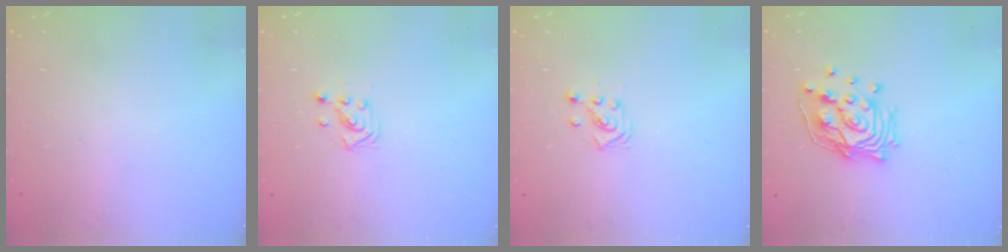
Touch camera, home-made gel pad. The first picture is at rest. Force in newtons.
{"total": 2.6, "press": 2.5, "slide": 0.7}
{"total": 2.6, "press": 2.5, "slide": 0.7}
{"total": 14.4, "press": 14.3, "slide": 1.6}